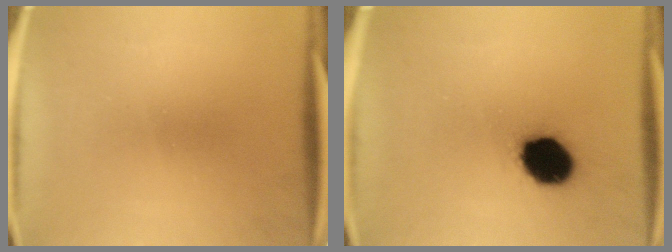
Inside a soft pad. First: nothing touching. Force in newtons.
{"total": 13.1}